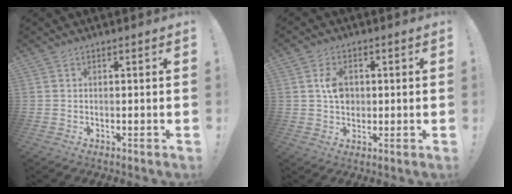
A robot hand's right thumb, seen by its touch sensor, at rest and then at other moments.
{"total": 6.5, "force": [0.5, 4.9, 4.3], "torque": [-0.063, 0.009, 0.011]}